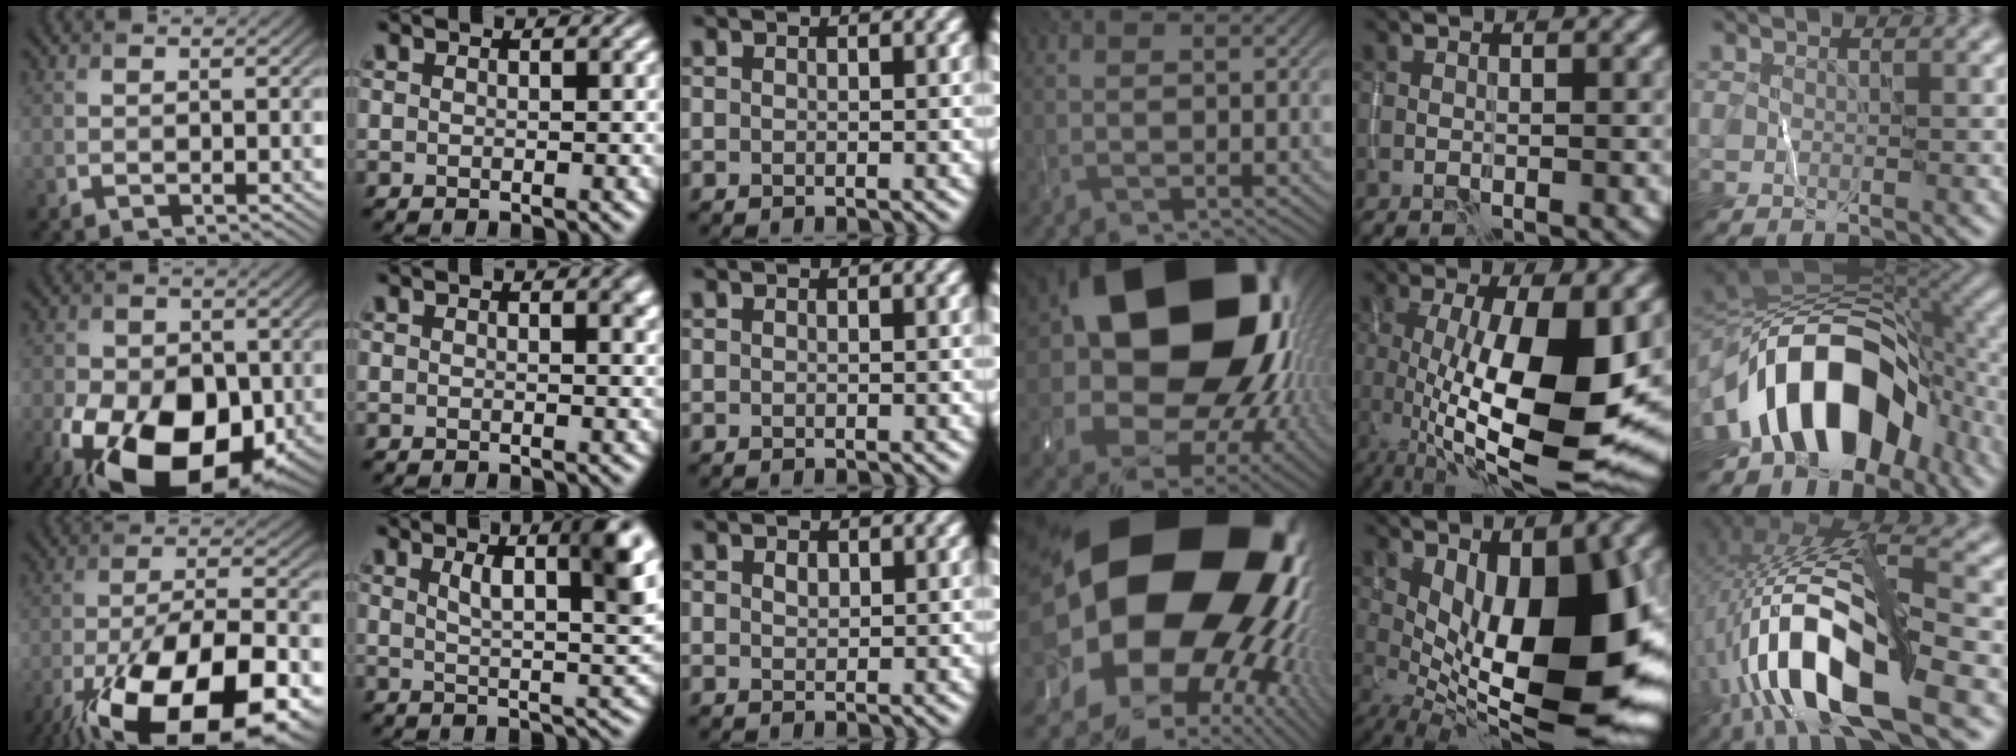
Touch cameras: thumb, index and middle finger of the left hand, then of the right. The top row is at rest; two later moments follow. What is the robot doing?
{"motion": "wipe", "object": "whiteboard"}